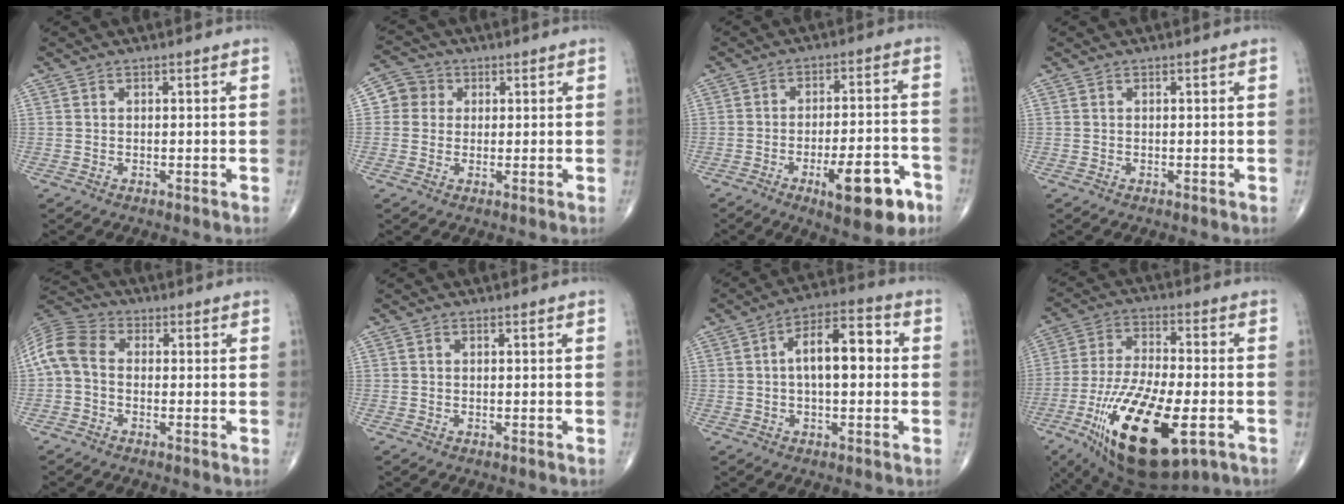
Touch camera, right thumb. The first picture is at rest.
{"total": 4.6, "force": [0.8, 4.4, 1.0], "torque": [0.005, 0.006, 0.007]}
{"total": 13.7, "force": [-6.8, 4.5, 11.0], "torque": [-0.144, 0.035, -0.093]}
{"total": 0.0}
{"total": 8.0, "force": [-0.5, 5.6, 5.7], "torque": [-0.115, 0.022, -0.028]}
{"total": 0.0}
{"total": 11.0, "force": [1.0, 5.2, 9.6], "torque": [-0.145, 0.030, 0.008]}
{"total": 23.8, "force": [-8.7, 9.4, 20.0], "torque": [-0.403, -0.003, -0.136]}